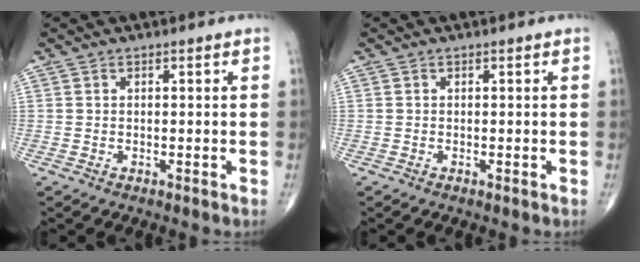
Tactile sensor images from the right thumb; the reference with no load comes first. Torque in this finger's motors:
{"motor_torque": [0.22, 0.05, -0.19, -0.38, 0.03]}